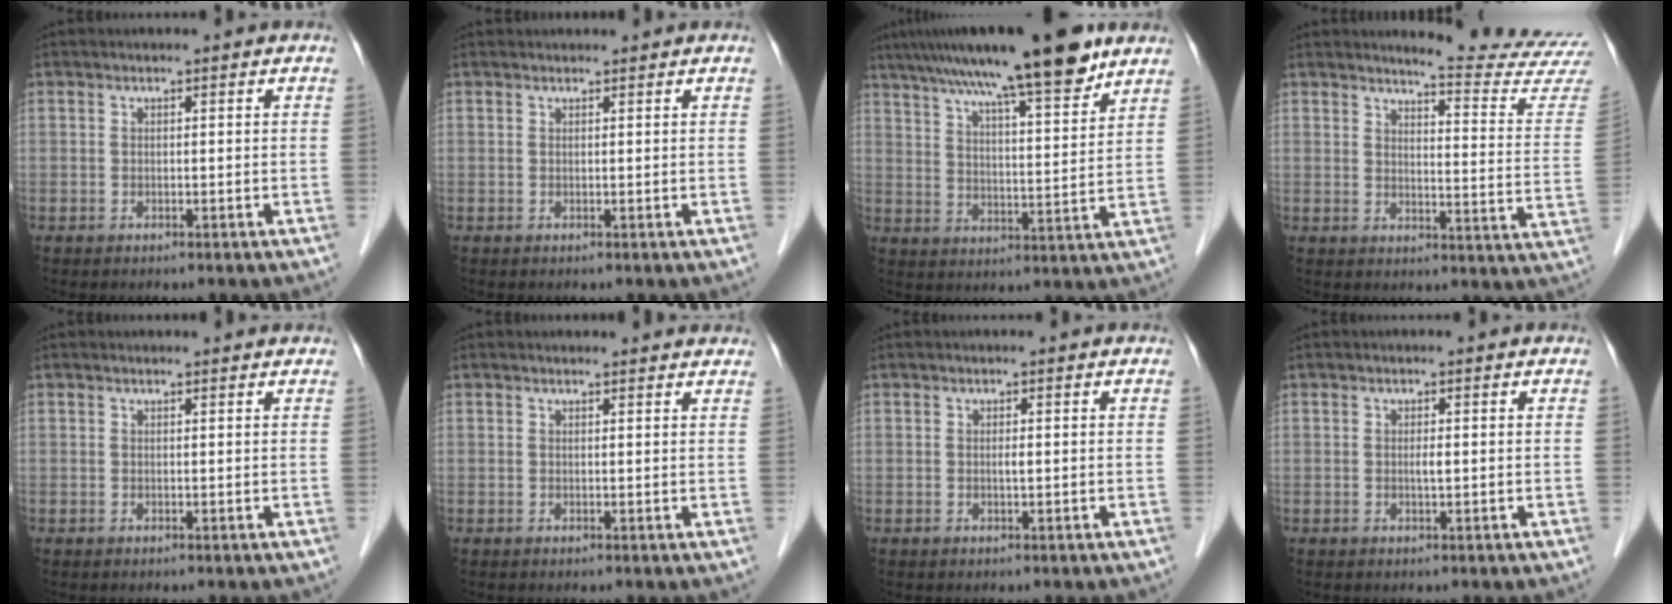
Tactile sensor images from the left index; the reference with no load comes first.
{"total": 2.0, "force": [2.0, 0.2, 0.3], "torque": [-0.007, 0.024, 0.029]}
{"total": 18.1, "force": [13.6, 1.6, 11.8], "torque": [-0.190, 0.024, 0.209]}
{"total": 15.0, "force": [14.7, -1.6, 2.6], "torque": [-0.031, -0.122, 0.158]}
{"total": 1.7, "force": [1.6, 0.2, 0.2], "torque": [-0.014, 0.007, 0.015]}
{"total": 4.6, "force": [4.4, 0.7, 0.9], "torque": [-0.010, 0.008, 0.039]}
{"total": 0.6, "force": [0.0, 0.0, 0.6], "torque": [-0.013, -0.001, 0.001]}
{"total": 0.9, "force": [0.0, 0.1, 0.9], "torque": [-0.019, -0.002, 0.001]}